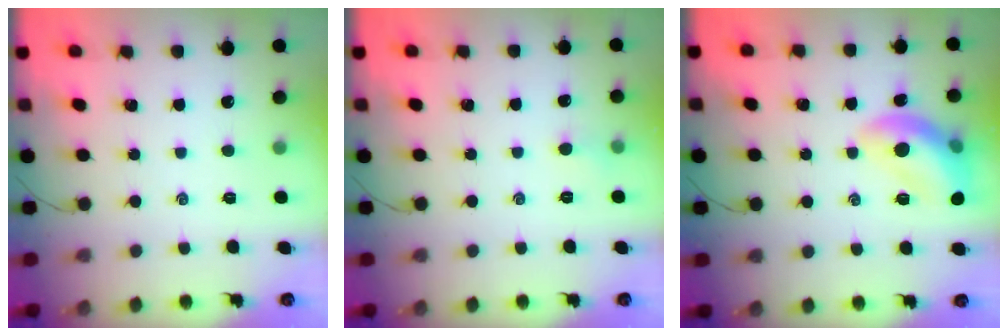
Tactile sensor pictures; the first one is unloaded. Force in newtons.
{"total": 3.6, "press": 3.4, "slide": 1.2}
{"total": 14.1, "press": 14.0, "slide": 1.6}